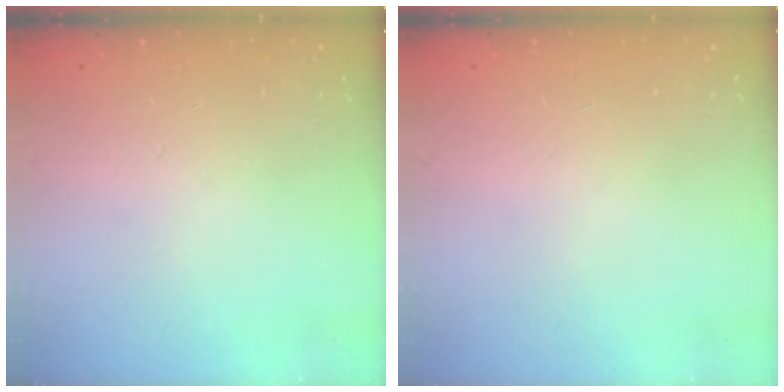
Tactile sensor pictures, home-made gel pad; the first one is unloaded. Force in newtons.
{"total": 0.0}